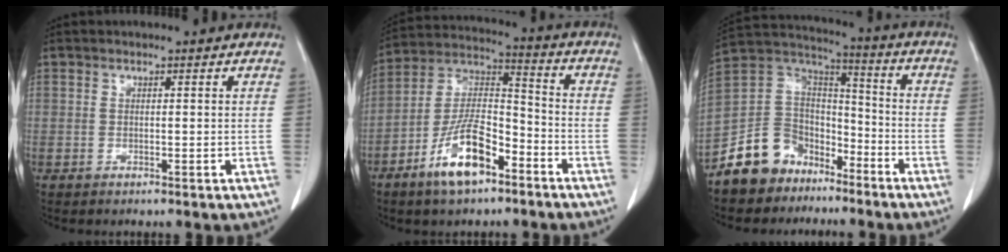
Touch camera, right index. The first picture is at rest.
{"total": 12.5, "force": [-7.0, 4.7, 9.2], "torque": [-0.187, 0.011, -0.125]}
{"total": 11.8, "force": [-8.1, 8.2, 2.5], "torque": [-0.059, 0.064, -0.149]}